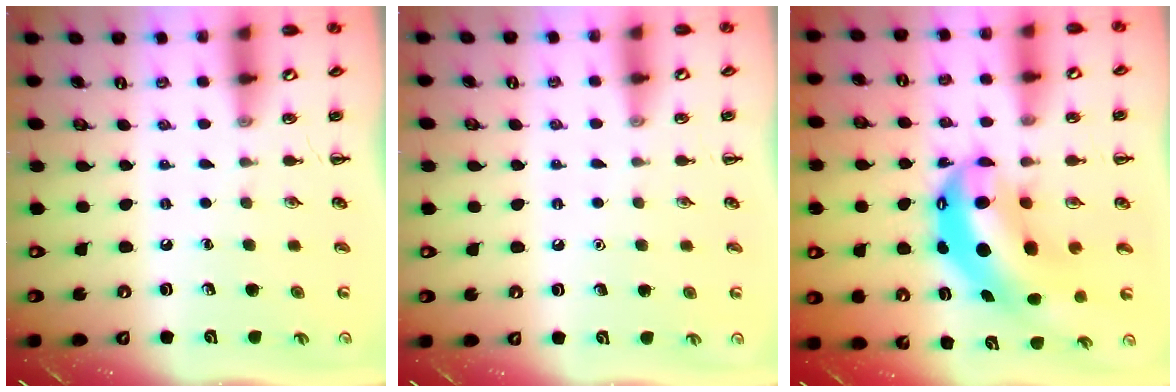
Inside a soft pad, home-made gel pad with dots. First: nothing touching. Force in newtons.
{"total": 1.5, "press": 1.5, "slide": 0.1}
{"total": 11.2, "press": 10.8, "slide": 2.7}